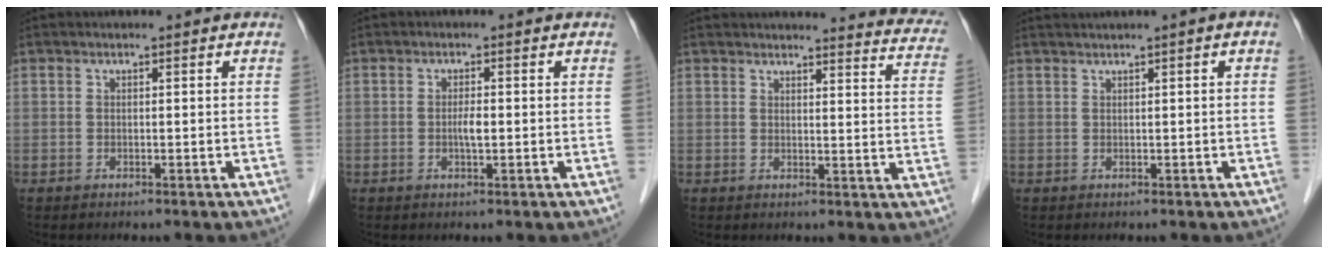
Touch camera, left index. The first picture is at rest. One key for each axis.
{"total": 1.8, "fx": -0.5, "fy": 0.3, "fz": 1.7, "tx": -0.033, "ty": -0.003, "tz": -0.009}
{"total": 11.8, "fx": 11.5, "fy": 1.1, "fz": 2.6, "tx": -0.001, "ty": -0.074, "tz": 0.092}
{"total": 1.7, "fx": 0.7, "fy": -0.2, "fz": 1.5, "tx": -0.031, "ty": 0.006, "tz": 0.016}